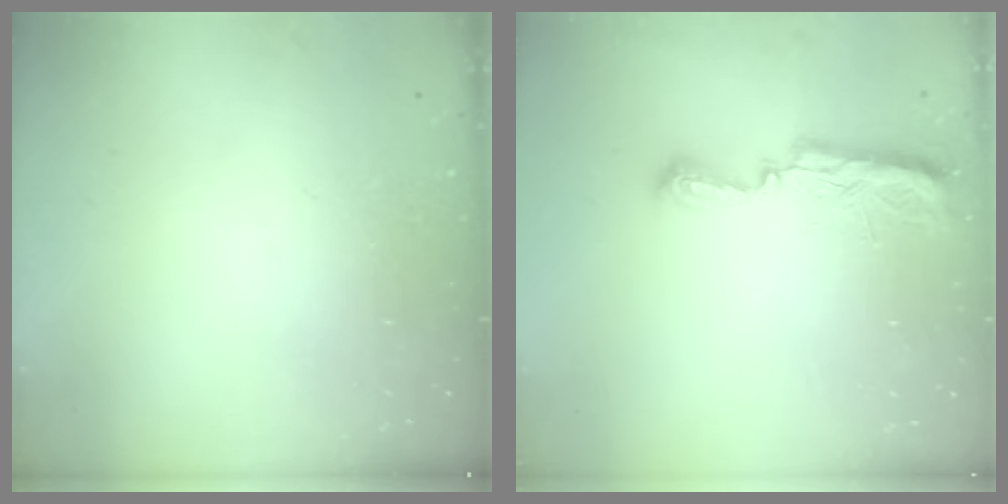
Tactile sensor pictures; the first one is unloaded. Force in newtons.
{"total": 7.7, "press": 7.6, "slide": 0.7}